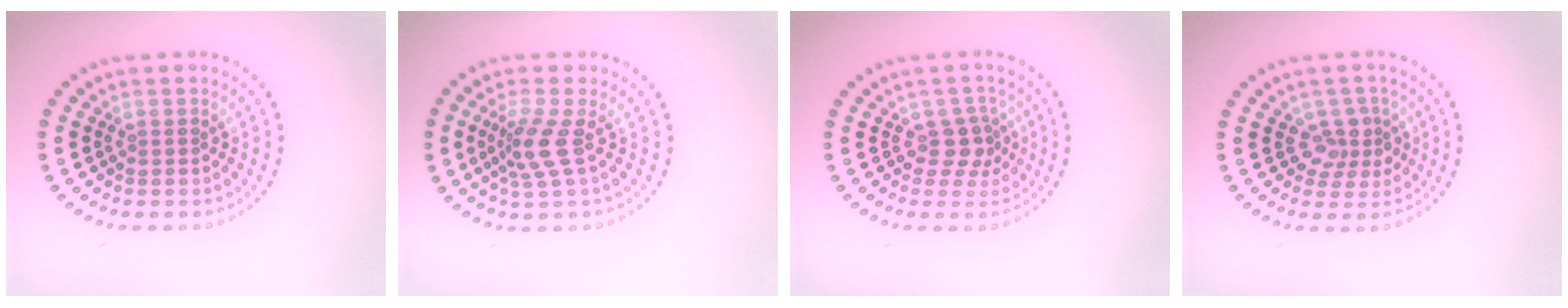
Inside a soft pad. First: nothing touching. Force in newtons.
{"total": 2.8, "press": 2.0, "slide": 2.0}
{"total": 2.4, "press": 1.9, "slide": 1.6}
{"total": 2.4, "press": 2.0, "slide": 1.4}